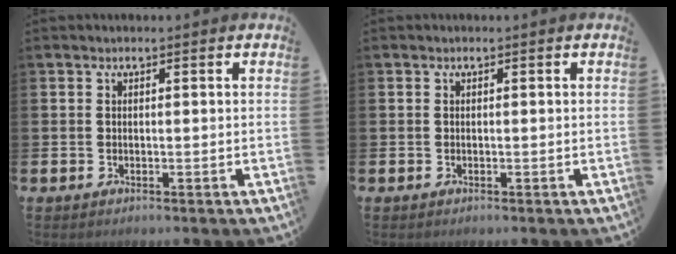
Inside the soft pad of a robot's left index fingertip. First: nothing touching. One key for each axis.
{"total": 0.0}